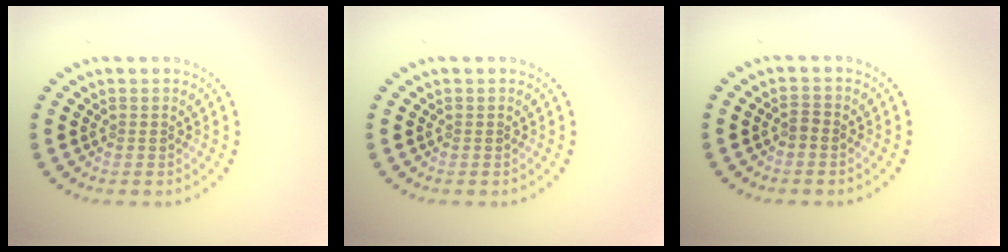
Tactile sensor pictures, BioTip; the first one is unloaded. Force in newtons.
{"total": 0.0}
{"total": 0.8, "press": 0.7, "slide": 0.4}